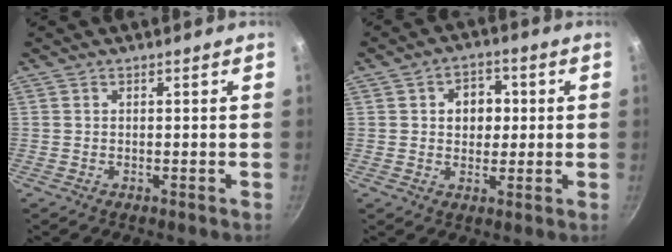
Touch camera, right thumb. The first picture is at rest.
{"total": 6.6, "force": [1.0, 5.2, 3.9], "torque": [-0.026, 0.005, 0.010]}